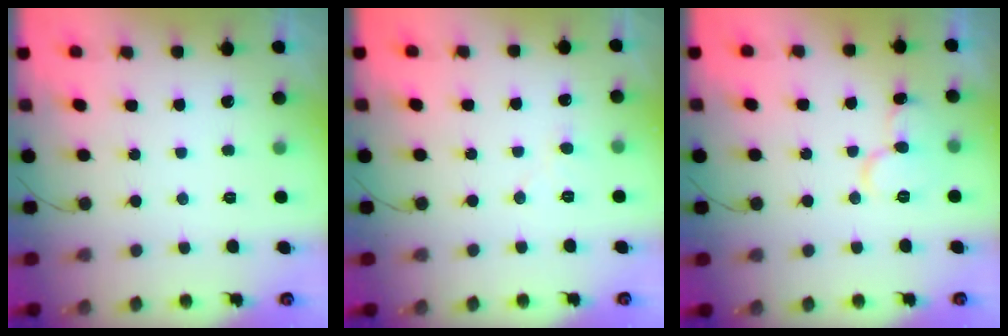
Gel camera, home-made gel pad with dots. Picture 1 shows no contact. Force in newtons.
{"total": 5.0, "press": 5.0, "slide": 0.4}
{"total": 9.4, "press": 9.3, "slide": 1.2}